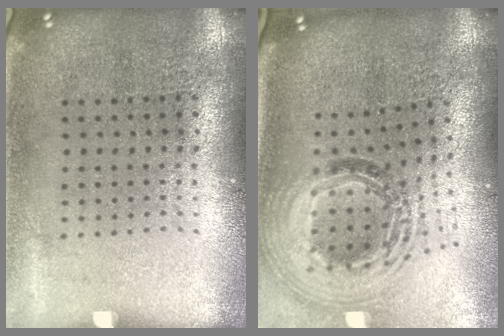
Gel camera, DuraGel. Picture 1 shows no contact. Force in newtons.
{"total": 1.9, "press": 1.5, "slide": 1.1}